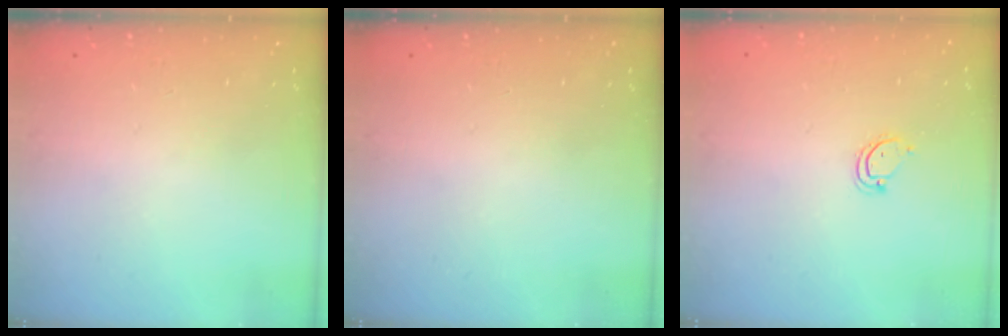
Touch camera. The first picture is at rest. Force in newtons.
{"total": 0.0}
{"total": 3.9, "press": 3.9, "slide": 0.3}